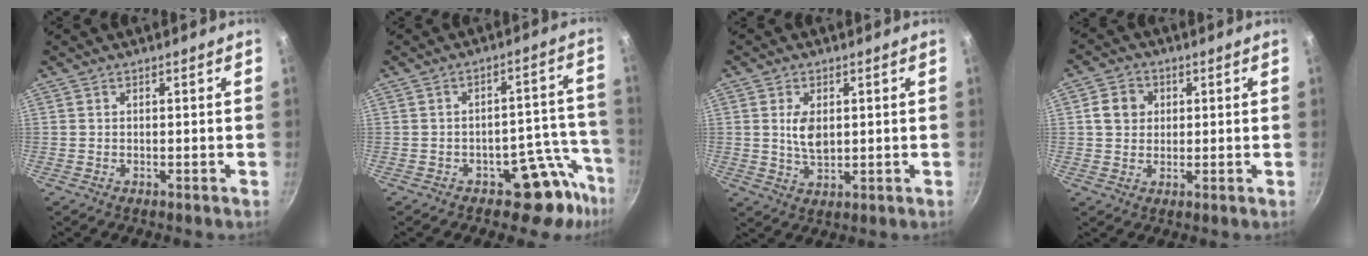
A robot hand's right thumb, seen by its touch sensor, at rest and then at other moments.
{"total": 9.8, "force": [-6.4, 4.9, 5.6], "torque": [-0.023, 0.081, -0.083]}
{"total": 5.5, "force": [0.9, 3.2, 4.4], "torque": [-0.076, -0.009, 0.023]}
{"total": 5.7, "force": [1.2, 4.9, 2.7], "torque": [-0.030, 0.003, 0.018]}